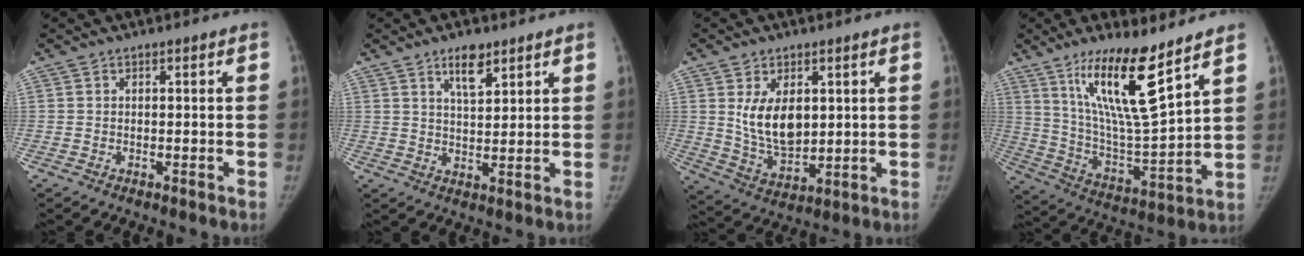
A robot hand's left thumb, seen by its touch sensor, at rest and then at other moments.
{"total": 5.9, "force": [3.8, 2.3, 3.9], "torque": [-0.051, -0.026, 0.064]}
{"total": 10.6, "force": [2.6, 6.4, 8.1], "torque": [-0.117, -0.024, 0.065]}
{"total": 17.9, "force": [11.0, 2.8, 13.8], "torque": [-0.231, -0.072, 0.210]}